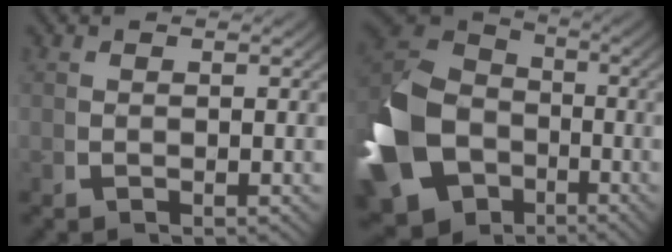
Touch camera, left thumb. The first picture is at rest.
{"total": 17.5, "force": [-4.2, 14.0, 9.7], "torque": [-0.235, -0.057, -0.053]}